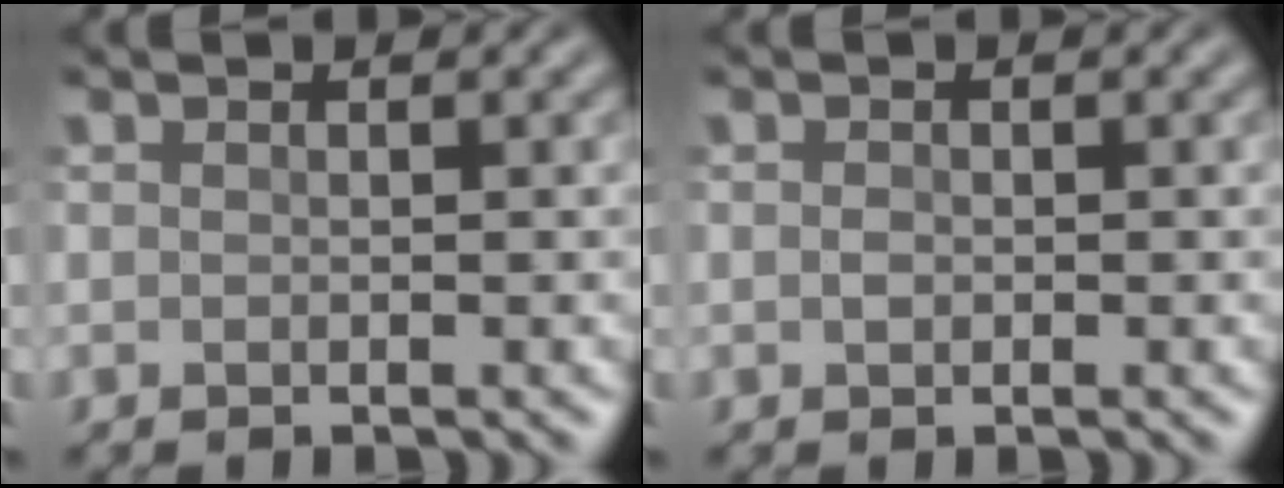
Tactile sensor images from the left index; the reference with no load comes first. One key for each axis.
{"total": 0.5, "fx": 0.0, "fy": 0.4, "fz": 0.3, "tx": -0.008, "ty": 0.005, "tz": -0.001}